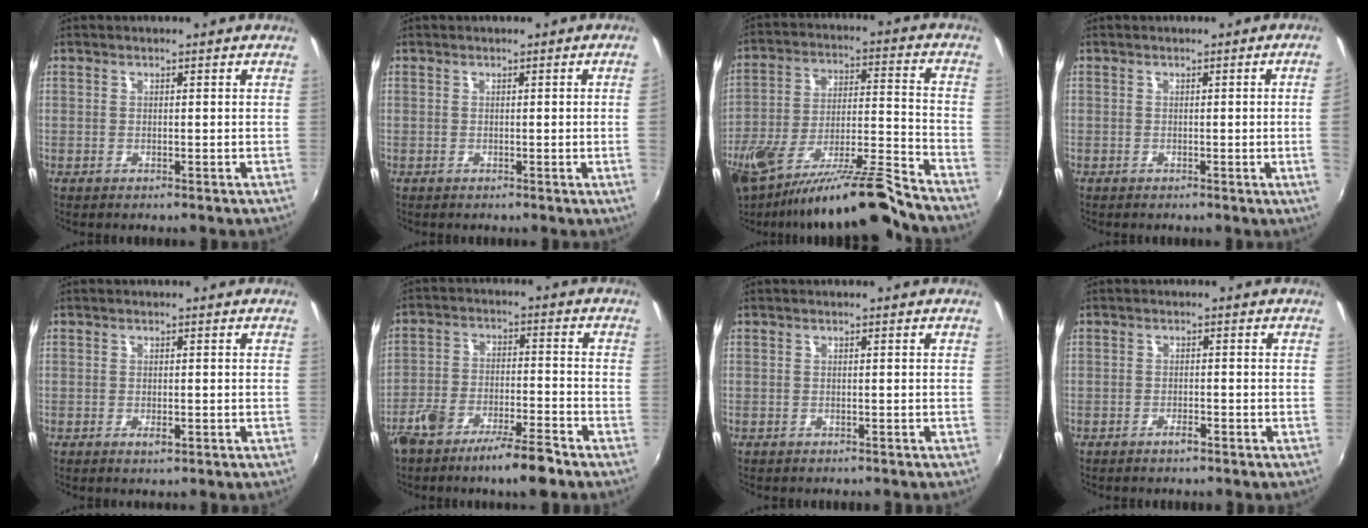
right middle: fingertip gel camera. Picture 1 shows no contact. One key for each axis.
{"total": 2.1, "fx": 0.0, "fy": -1.3, "fz": 1.7, "tx": -0.015, "ty": -0.016, "tz": 0.002}
{"total": 21.2, "fx": -17.3, "fy": 1.4, "fz": 12.1, "tx": -0.231, "ty": -0.046, "tz": -0.289}
{"total": 3.5, "fx": 0.2, "fy": -2.0, "fz": 2.9, "tx": -0.046, "ty": -0.011, "tz": 0.009}
{"total": 1.4, "fx": -0.7, "fy": 0.7, "fz": 1.0, "tx": -0.018, "ty": -0.003, "tz": -0.012}
{"total": 9.7, "fx": -7.3, "fy": 1.5, "fz": 6.2, "tx": -0.129, "ty": 0.003, "tz": -0.126}
{"total": 0.9, "fx": -0.8, "fy": 0.4, "fz": 0.2, "tx": -0.008, "ty": -0.003, "tz": -0.011}
{"total": 1.6, "fx": -1.3, "fy": 0.4, "fz": 0.8, "tx": -0.017, "ty": 0.000, "tz": -0.025}